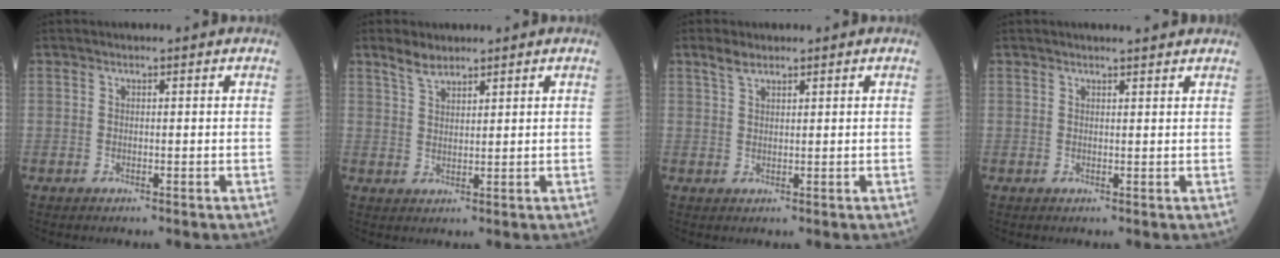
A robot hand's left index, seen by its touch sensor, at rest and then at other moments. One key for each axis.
{"total": 3.0, "fx": 2.6, "fy": 0.9, "fz": 1.2, "tx": -0.029, "ty": 0.006, "tz": 0.054}
{"total": 2.1, "fx": 1.7, "fy": 0.6, "fz": 1.0, "tx": -0.027, "ty": 0.010, "tz": 0.037}
{"total": 3.0, "fx": 2.8, "fy": 0.1, "fz": 1.1, "tx": -0.017, "ty": 0.007, "tz": 0.032}